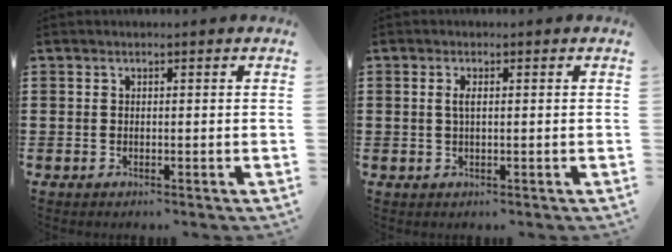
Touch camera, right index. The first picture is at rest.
{"total": 1.4, "force": [0.2, 0.3, 1.4], "torque": [-0.027, 0.003, 0.002]}